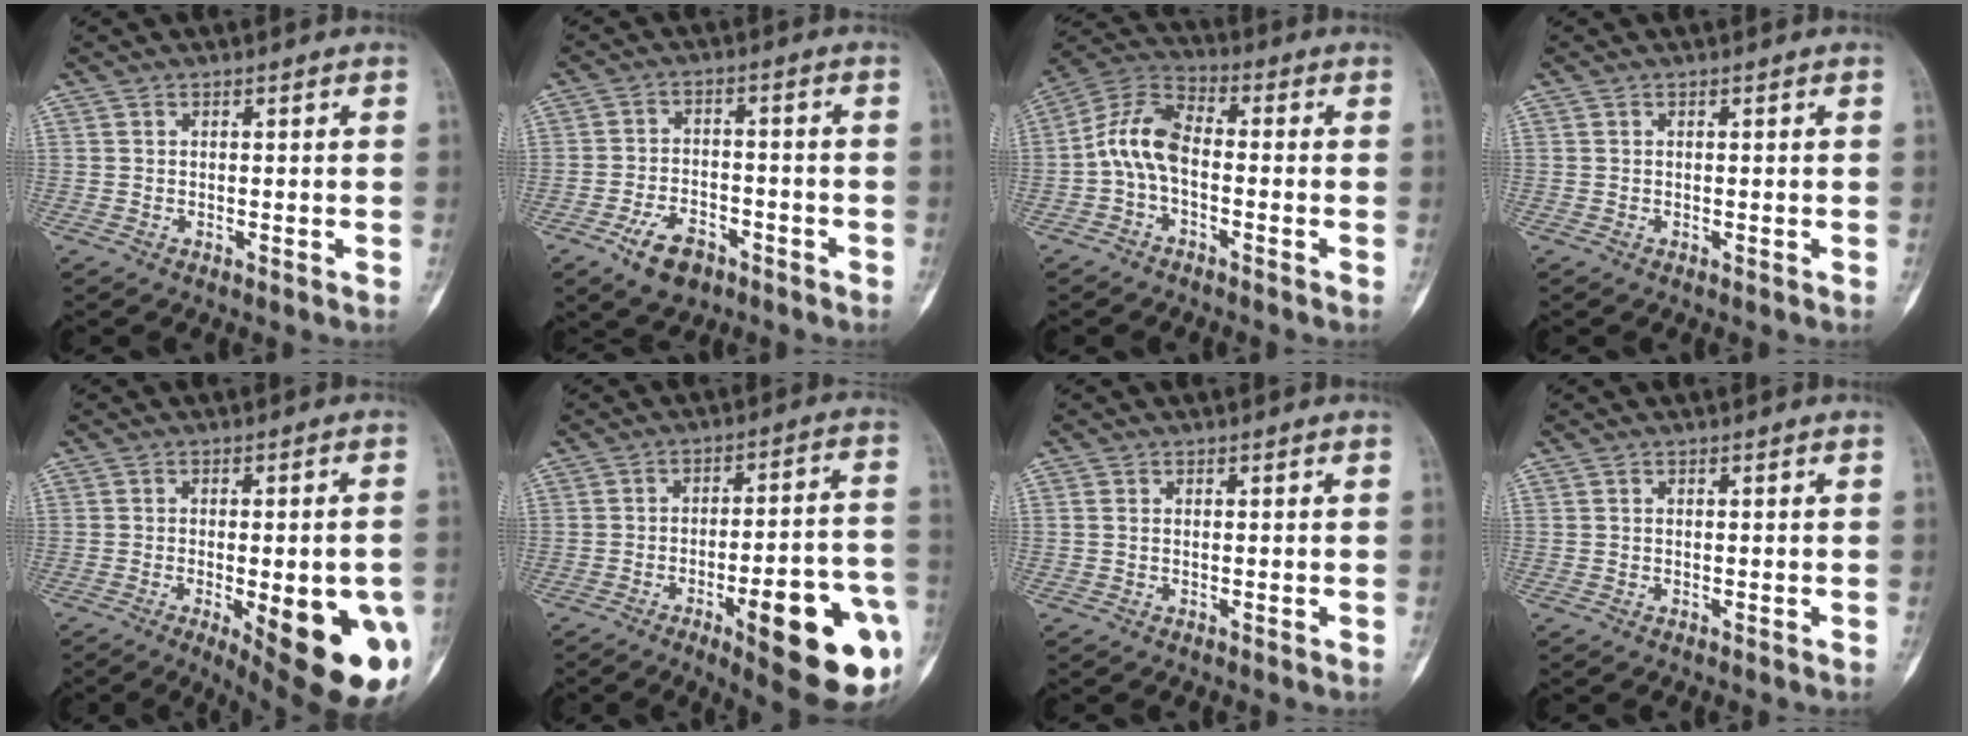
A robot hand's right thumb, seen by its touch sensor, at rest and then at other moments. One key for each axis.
{"total": 7.9, "fx": -4.7, "fy": 4.6, "fz": 4.4, "tx": -0.060, "ty": 0.026, "tz": -0.078}
{"total": 9.4, "fx": -1.5, "fy": 5.7, "fz": 7.3, "tx": -0.134, "ty": 0.033, "tz": -0.044}
{"total": 0.0}
{"total": 20.4, "fx": -6.4, "fy": 6.9, "fz": 18.1, "tx": -0.176, "ty": -0.001, "tz": -0.062}
{"total": 21.8, "fx": -8.1, "fy": 6.1, "fz": 19.4, "tx": -0.202, "ty": 0.027, "tz": -0.096}
{"total": 0.8, "fx": 0.0, "fy": 0.7, "fz": 0.5, "tx": -0.009, "ty": 0.000, "tz": -0.002}
{"total": 0.0}